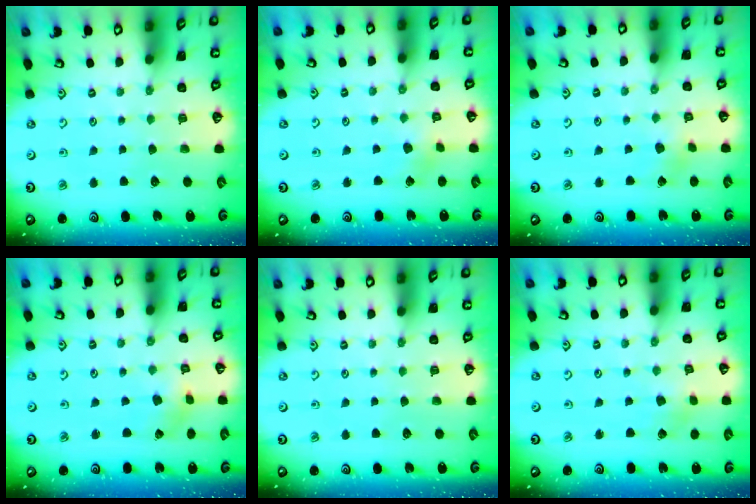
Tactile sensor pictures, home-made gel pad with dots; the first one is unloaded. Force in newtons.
{"total": 3.6, "press": 3.5, "slide": 0.6}
{"total": 3.6, "press": 3.5, "slide": 0.6}
{"total": 1.8, "press": 1.8, "slide": 0.3}
{"total": 0.0}
{"total": 1.7, "press": 1.7, "slide": 0.2}